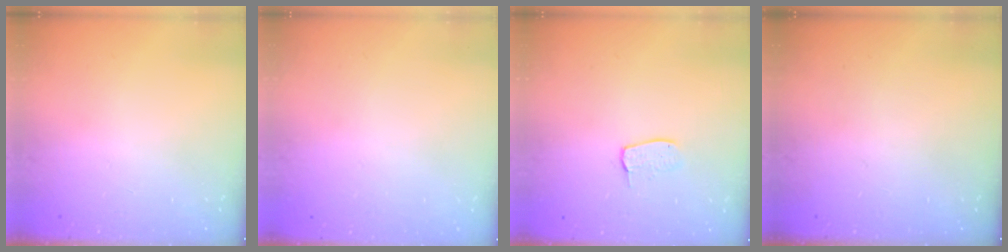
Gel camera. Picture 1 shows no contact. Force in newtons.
{"total": 0.0}
{"total": 4.8, "press": 4.8, "slide": 0.3}
{"total": 0.0}